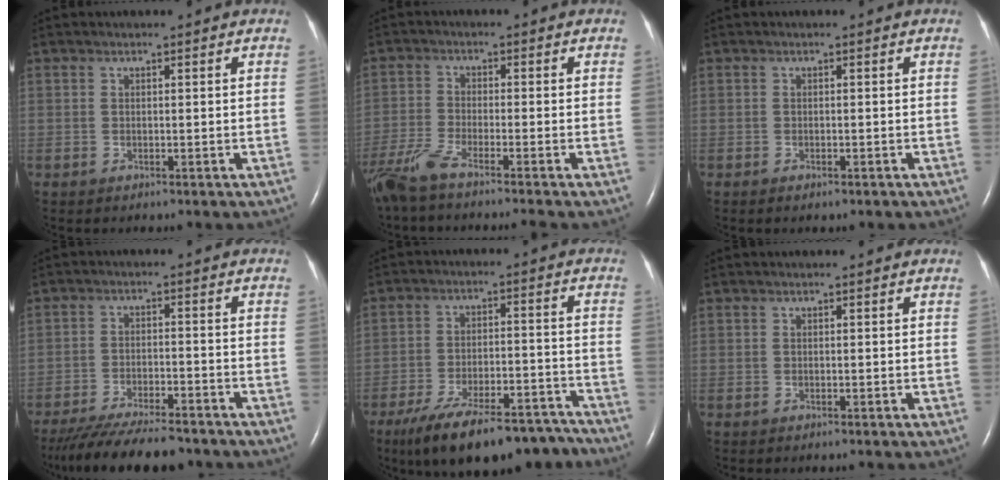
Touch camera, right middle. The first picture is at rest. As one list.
[{"total": 7.4, "force": [-6.1, -0.6, 4.1], "torque": [-0.081, -0.024, -0.113]}, {"total": 0.8, "force": [-0.5, 0.3, 0.5], "torque": [-0.009, -0.001, -0.004]}, {"total": 13.9, "force": [-12.2, 2.3, 6.2], "torque": [-0.110, -0.018, -0.185]}, {"total": 18.8, "force": [-15.5, 5.3, 9.4], "torque": [-0.124, 0.009, -0.232]}, {"total": 0.0}]